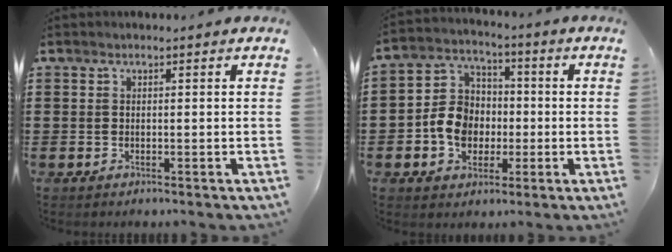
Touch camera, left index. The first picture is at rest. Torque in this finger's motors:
{"motor_torque": [1.41, 0.73, 0.31, 0.11]}